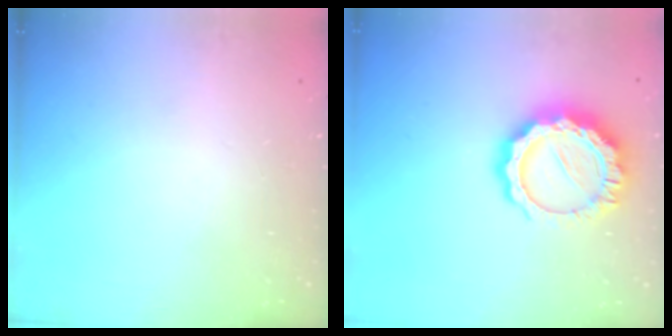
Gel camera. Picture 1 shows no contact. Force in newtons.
{"total": 15.4, "press": 15.3, "slide": 1.2}